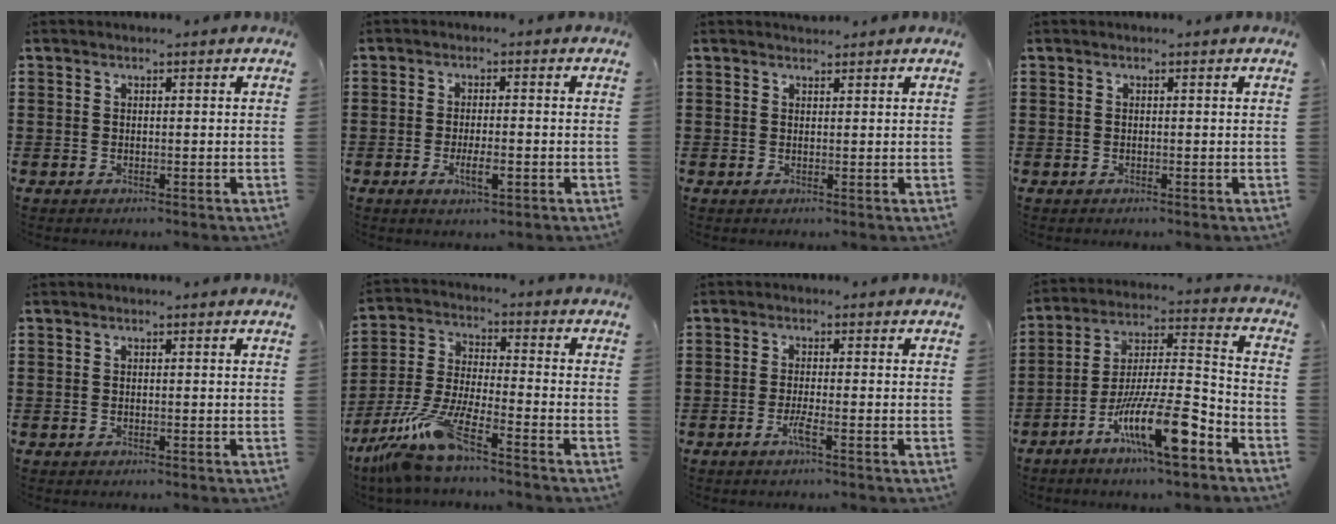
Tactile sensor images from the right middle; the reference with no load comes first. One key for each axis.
{"total": 3.5, "fx": -1.3, "fy": 1.0, "fz": 3.0, "tx": -0.050, "ty": 0.002, "tz": -0.023}
{"total": 0.7, "fx": 0.7, "fy": 0.1, "fz": 0.0, "tx": -0.004, "ty": 0.001, "tz": 0.014}
{"total": 0.0}
{"total": 0.0}
{"total": 10.3, "fx": -8.1, "fy": 0.5, "fz": 6.3, "tx": -0.148, "ty": -0.010, "tz": -0.164}
{"total": 2.3, "fx": -1.2, "fy": 0.0, "fz": 2.0, "tx": -0.042, "ty": -0.005, "tz": -0.025}
{"total": 14.4, "fx": -8.4, "fy": 2.7, "fz": 11.4, "tx": -0.212, "ty": 0.014, "tz": -0.152}